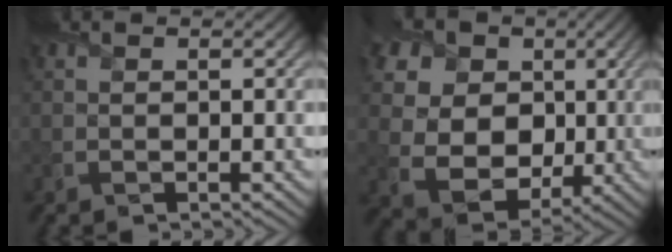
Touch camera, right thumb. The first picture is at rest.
{"total": 17.1, "force": [4.3, 13.8, 9.2], "torque": [-0.233, 0.034, 0.090]}